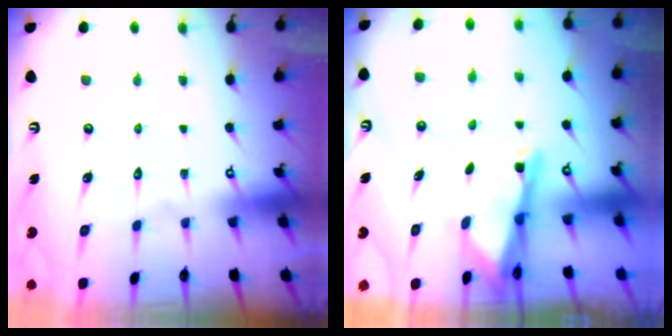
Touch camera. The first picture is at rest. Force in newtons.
{"total": 2.5, "press": 2.5, "slide": 0.3}